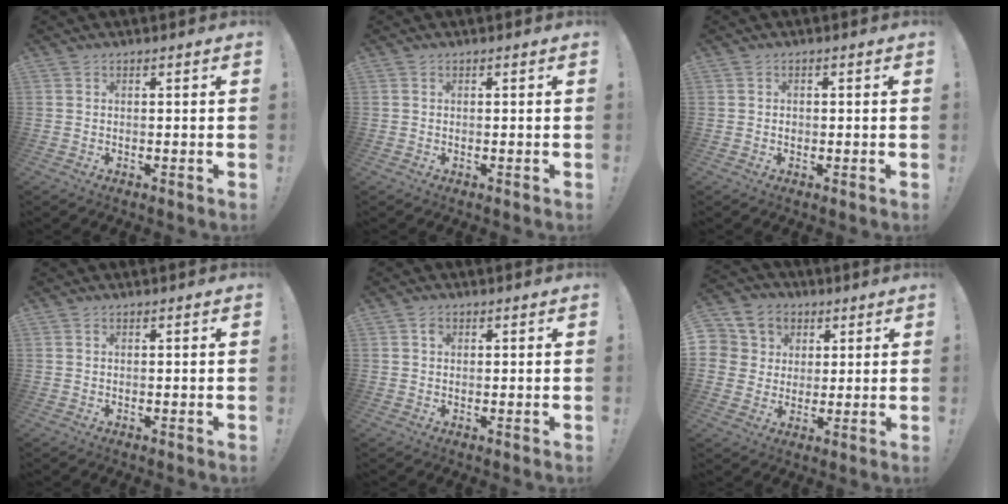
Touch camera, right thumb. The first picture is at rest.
{"total": 0.5, "force": [0.0, 0.4, -0.3], "torque": [0.007, 0.003, 0.000]}
{"total": 1.0, "force": [-0.3, 0.9, 0.3], "torque": [-0.002, 0.002, -0.006]}
{"total": 0.0}
{"total": 1.2, "force": [0.2, 1.1, 0.4], "torque": [-0.001, 0.001, 0.000]}
{"total": 8.5, "force": [2.0, 8.1, 1.9], "torque": [-0.031, -0.009, 0.047]}